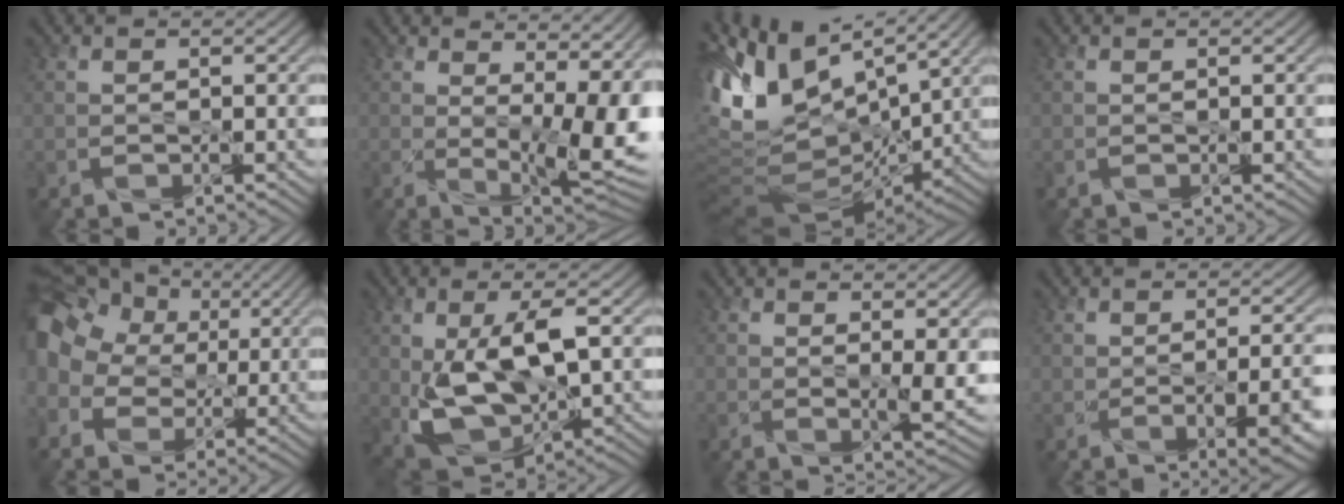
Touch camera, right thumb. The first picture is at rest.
{"total": 13.3, "force": [2.5, 6.0, 11.6], "torque": [-0.138, -0.004, 0.063]}
{"total": 13.7, "force": [4.1, 6.8, 11.2], "torque": [-0.245, 0.001, 0.092]}
{"total": 0.0}
{"total": 12.9, "force": [3.3, 9.7, 7.7], "torque": [-0.205, 0.010, 0.064]}
{"total": 11.6, "force": [0.7, 5.7, 10.0], "torque": [-0.208, -0.010, 0.021]}
{"total": 3.3, "force": [1.2, 0.7, 3.0], "torque": [-0.058, -0.012, 0.024]}
{"total": 6.3, "force": [-2.2, 2.1, 5.6], "torque": [-0.080, -0.012, -0.019]}